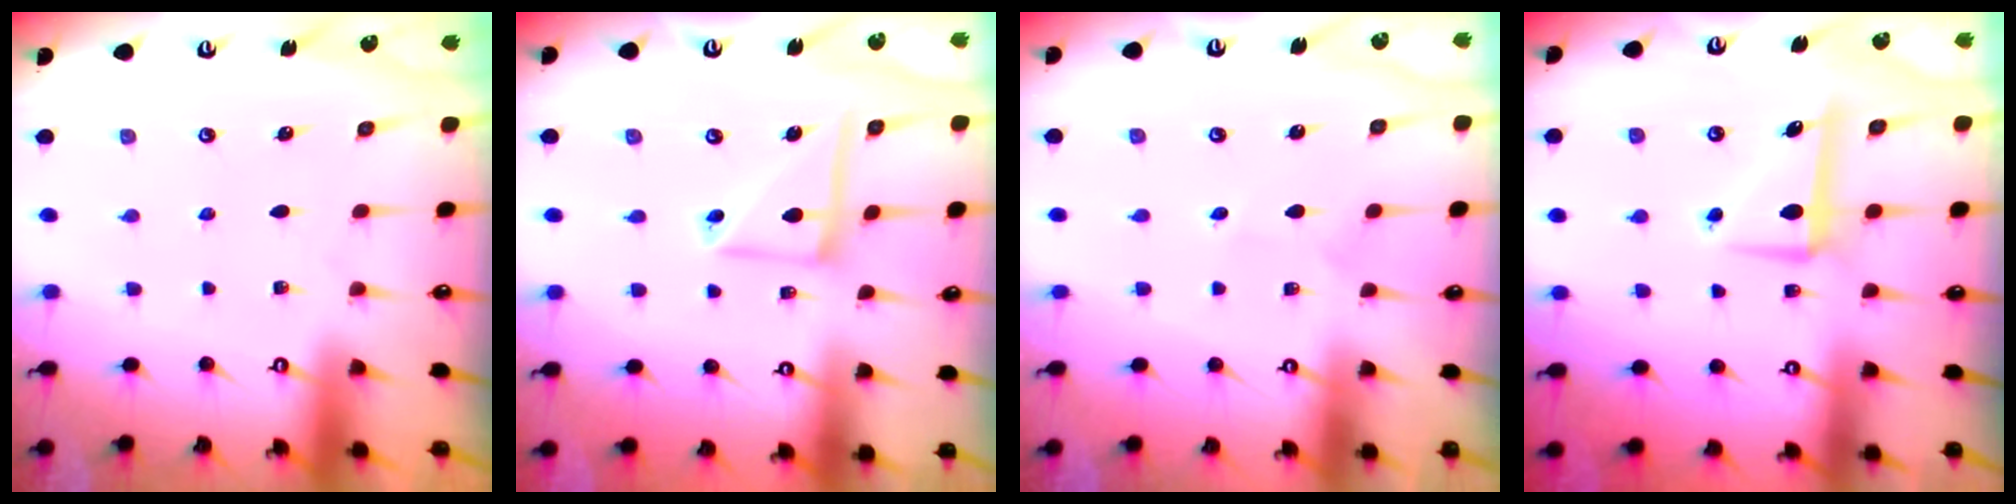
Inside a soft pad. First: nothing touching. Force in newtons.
{"total": 10.8, "press": 10.8, "slide": 1.1}
{"total": 1.1, "press": 1.1, "slide": 0.1}
{"total": 7.1, "press": 7.0, "slide": 1.3}